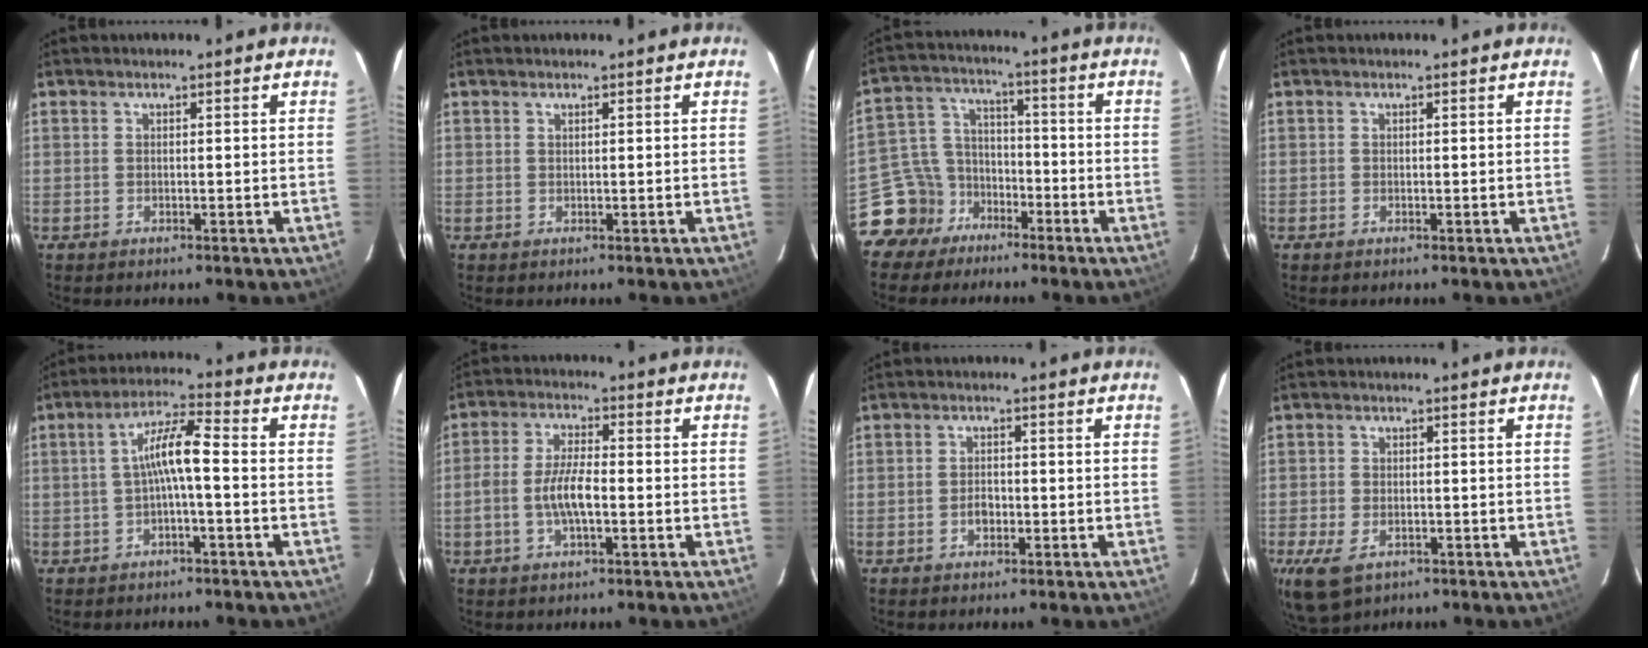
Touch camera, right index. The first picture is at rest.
{"total": 0.0}
{"total": 9.6, "force": [-6.5, 7.0, 0.8], "torque": [-0.033, 0.042, -0.119]}
{"total": 0.0}
{"total": 6.4, "force": [-1.1, 0.7, 6.3], "torque": [-0.128, 0.016, -0.018]}
{"total": 6.6, "force": [-1.8, 2.2, 5.9], "torque": [-0.122, 0.007, -0.034]}
{"total": 2.2, "force": [-0.9, 1.4, 1.3], "torque": [-0.026, 0.005, -0.016]}
{"total": 8.0, "force": [-3.8, 4.9, 5.0], "torque": [-0.118, -0.023, -0.065]}